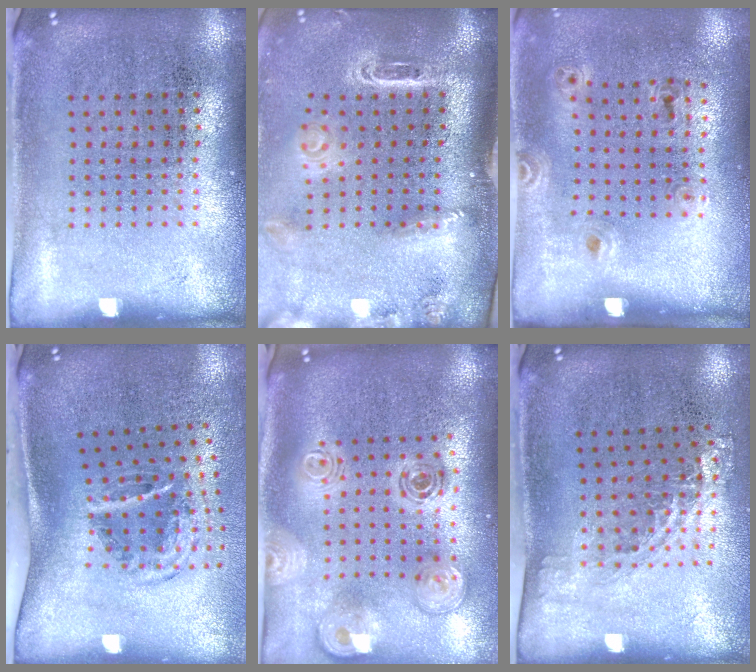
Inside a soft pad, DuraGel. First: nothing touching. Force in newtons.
{"total": 2.9, "press": 2.1, "slide": 2.0}
{"total": 1.3, "press": 0.8, "slide": 0.9}
{"total": 2.1, "press": 1.2, "slide": 1.7}
{"total": 2.0, "press": 1.7, "slide": 1.1}
{"total": 1.3, "press": 1.0, "slide": 0.9}